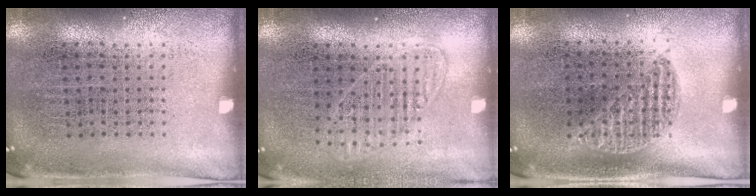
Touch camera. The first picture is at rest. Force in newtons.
{"total": 1.4, "press": 1.2, "slide": 0.7}
{"total": 0.9, "press": 0.7, "slide": 0.5}